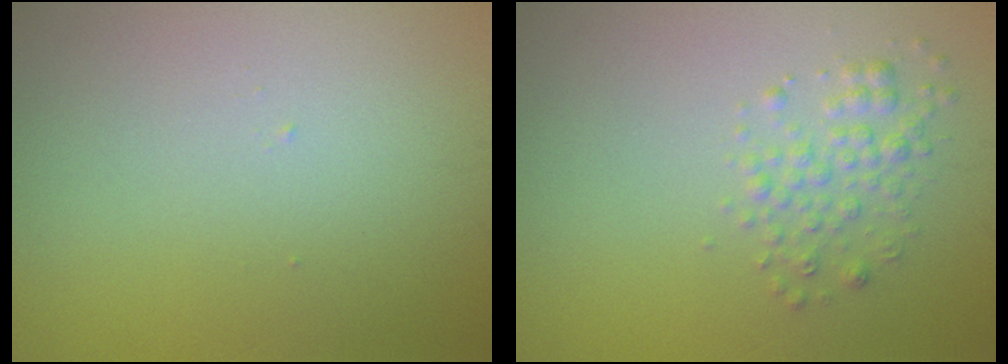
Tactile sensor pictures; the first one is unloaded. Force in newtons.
{"total": 2.0, "press": 2.0, "slide": 0.1}